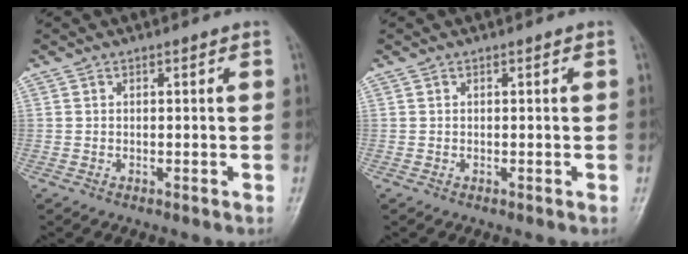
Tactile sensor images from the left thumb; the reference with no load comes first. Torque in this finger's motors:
{"motor_torque": [0.00, 0.00, -0.06, -0.01, 0.00]}